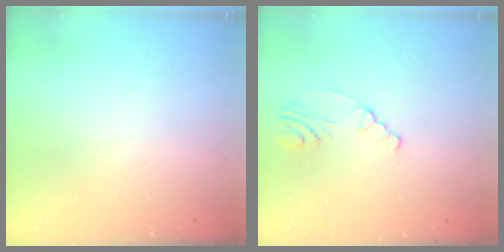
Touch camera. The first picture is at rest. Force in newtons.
{"total": 2.4, "press": 2.4, "slide": 0.4}